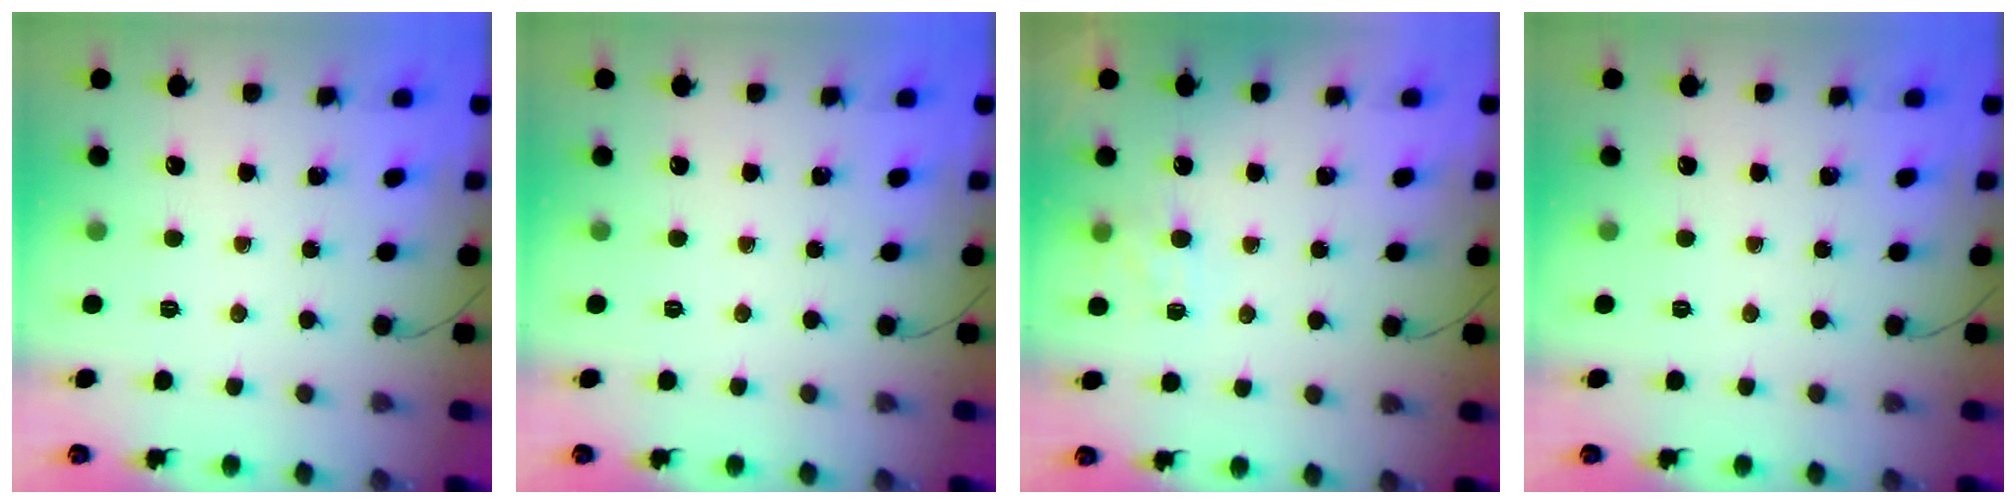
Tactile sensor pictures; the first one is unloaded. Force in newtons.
{"total": 0.0}
{"total": 5.6, "press": 5.3, "slide": 1.6}
{"total": 0.0}